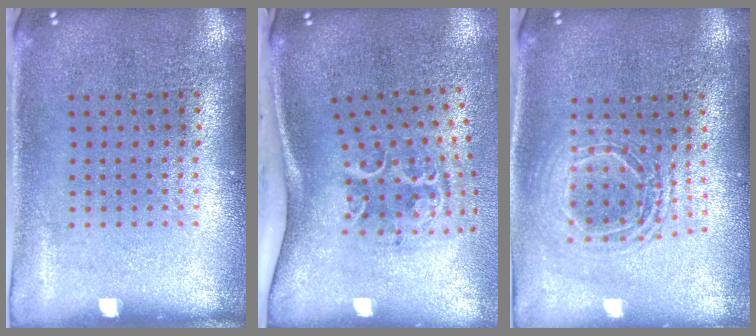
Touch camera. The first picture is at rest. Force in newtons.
{"total": 2.2, "press": 1.3, "slide": 1.8}
{"total": 1.7, "press": 1.4, "slide": 0.9}